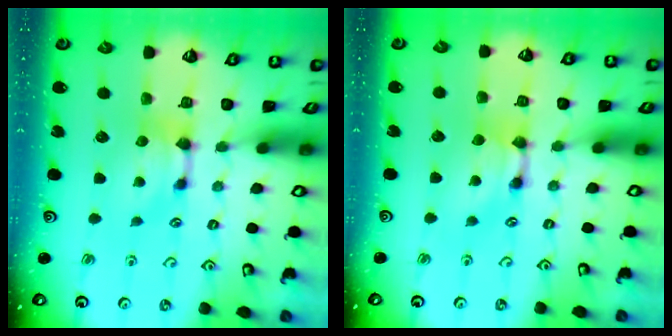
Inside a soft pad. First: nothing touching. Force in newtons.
{"total": 1.5, "press": 1.5, "slide": 0.1}